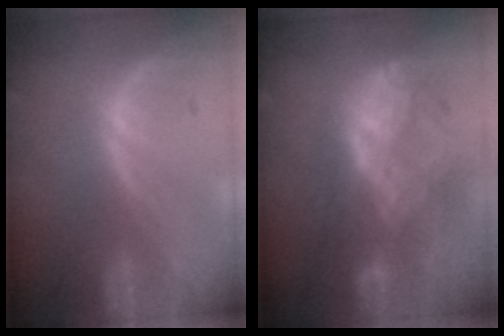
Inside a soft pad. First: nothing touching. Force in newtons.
{"total": 8.8, "press": 7.6, "slide": 4.4}